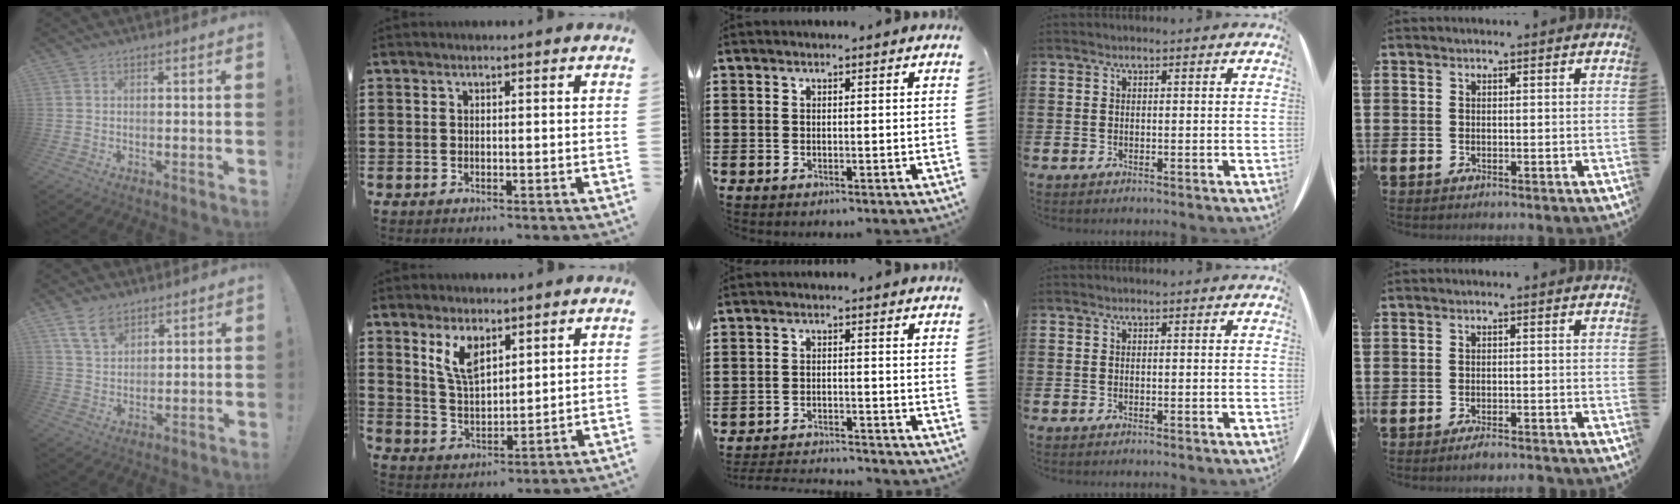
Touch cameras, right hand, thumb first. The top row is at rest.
{"thumb": {"total": 8.0, "force": [5.4, 4.5, 3.8], "torque": [-0.068, -0.021, 0.106]}, "index": {"total": 6.2, "force": [3.8, 2.5, 4.2], "torque": [-0.094, -0.002, 0.068]}, "middle": {"total": 3.1, "force": [-3.1, 0.1, 0.2], "torque": [-0.008, 0.002, -0.066]}, "little": {"total": 1.7, "force": [-1.5, 0.1, 0.8], "torque": [-0.014, 0.001, -0.028]}}